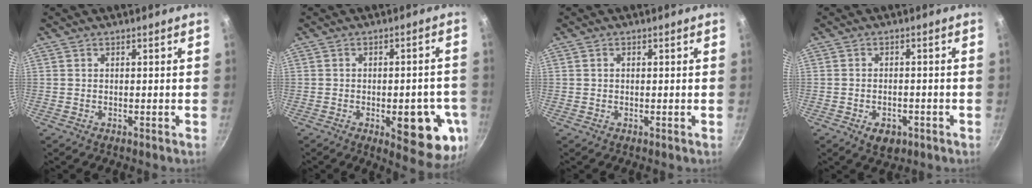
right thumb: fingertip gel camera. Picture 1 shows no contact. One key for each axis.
{"total": 13.7, "fx": -4.0, "fy": 5.3, "fz": 12.0, "tx": -0.107, "ty": 0.004, "tz": -0.045}
{"total": 0.6, "fx": 0.1, "fy": 0.5, "fz": 0.3, "tx": -0.005, "ty": 0.004, "tz": 0.002}
{"total": 4.4, "fx": -2.1, "fy": 2.8, "fz": 2.7, "tx": -0.033, "ty": 0.012, "tz": -0.022}